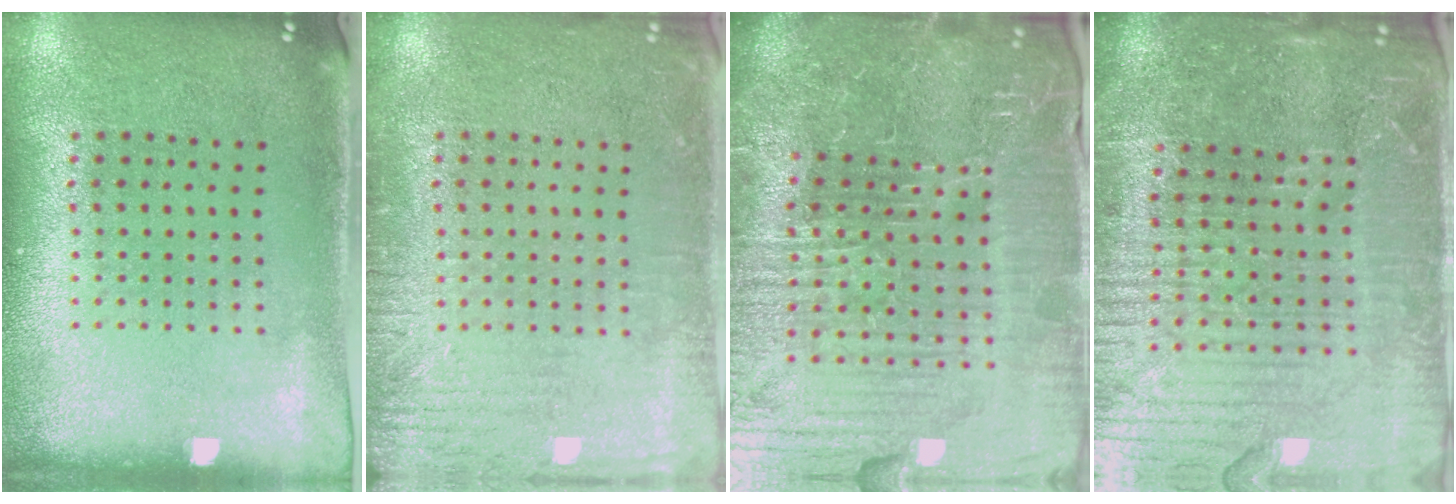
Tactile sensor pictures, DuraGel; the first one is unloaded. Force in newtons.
{"total": 3.0, "press": 3.0, "slide": 0.3}
{"total": 7.4, "press": 6.6, "slide": 3.4}
{"total": 5.9, "press": 5.3, "slide": 2.6}